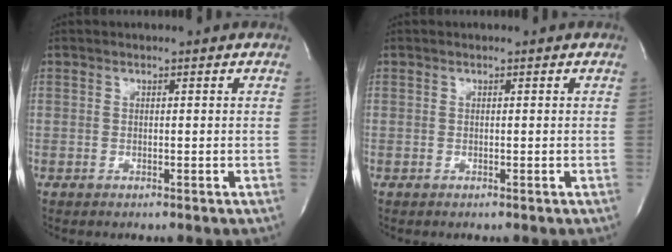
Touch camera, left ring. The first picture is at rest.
{"total": 0.0}